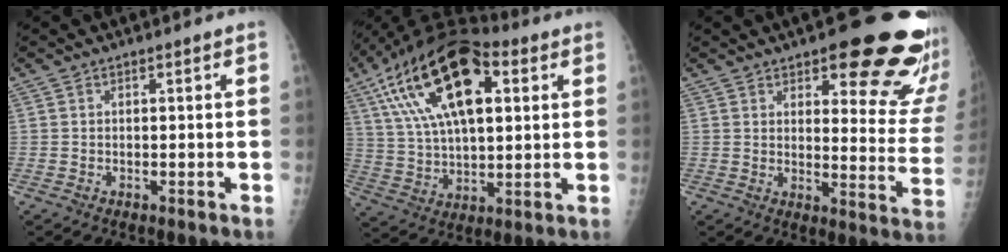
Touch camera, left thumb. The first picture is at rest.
{"total": 22.6, "force": [8.1, 11.1, 17.9], "torque": [-0.310, 0.005, 0.141]}
{"total": 21.5, "force": [13.7, 6.9, 15.1], "torque": [-0.140, -0.076, 0.163]}